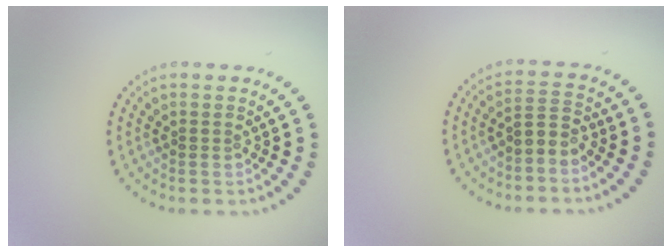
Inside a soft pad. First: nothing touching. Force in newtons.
{"total": 2.1, "press": 1.6, "slide": 1.3}